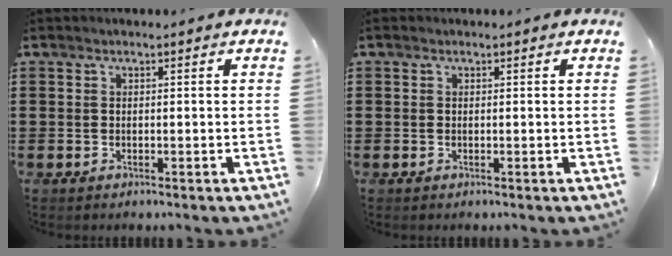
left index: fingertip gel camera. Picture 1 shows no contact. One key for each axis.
{"total": 0.0}